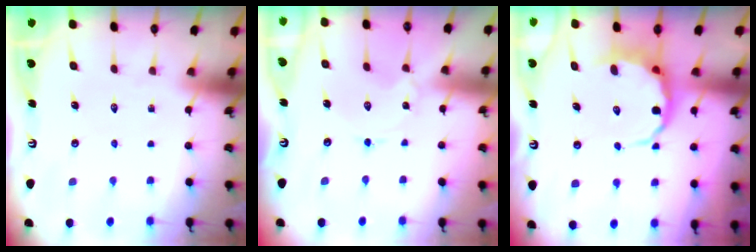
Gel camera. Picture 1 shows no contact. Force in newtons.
{"total": 0.0}
{"total": 5.4, "press": 5.1, "slide": 1.8}